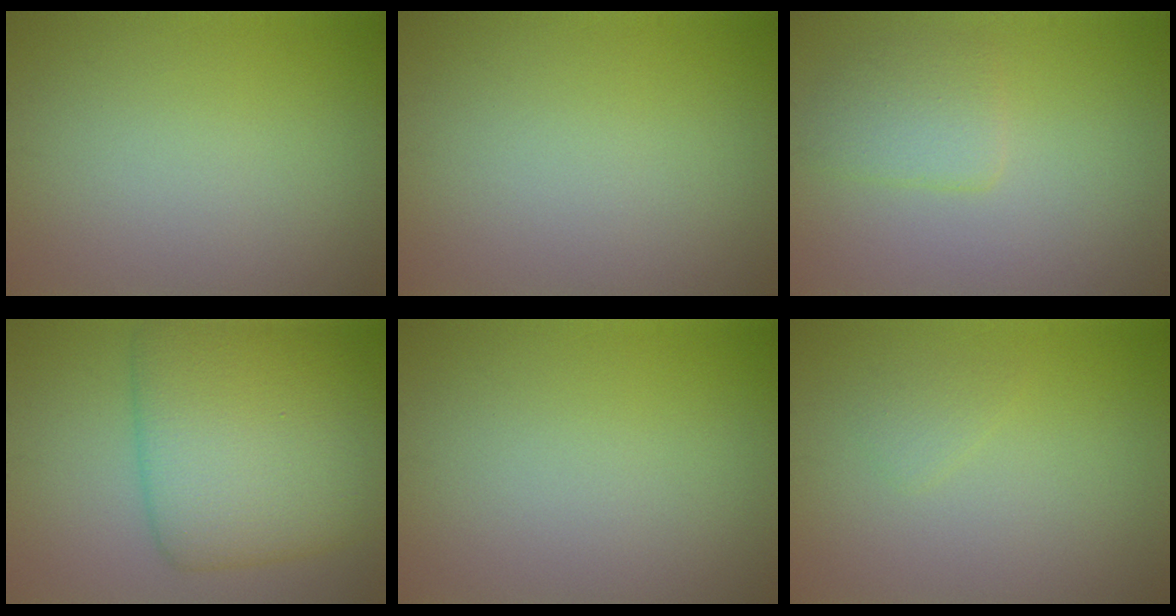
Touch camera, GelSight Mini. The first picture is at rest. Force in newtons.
{"total": 0.0}
{"total": 2.4, "press": 2.4, "slide": 0.2}
{"total": 9.6, "press": 9.6, "slide": 0.3}
{"total": 0.0}
{"total": 0.9, "press": 0.9, "slide": 0.0}